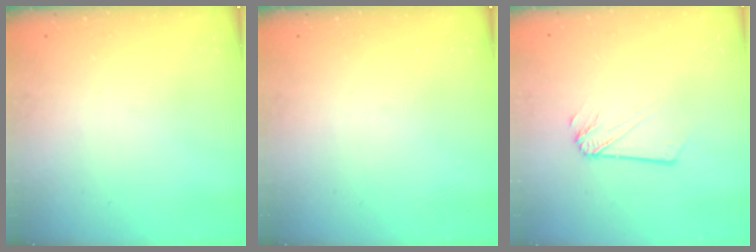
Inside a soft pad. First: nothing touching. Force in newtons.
{"total": 0.0}
{"total": 1.7, "press": 1.7, "slide": 0.2}